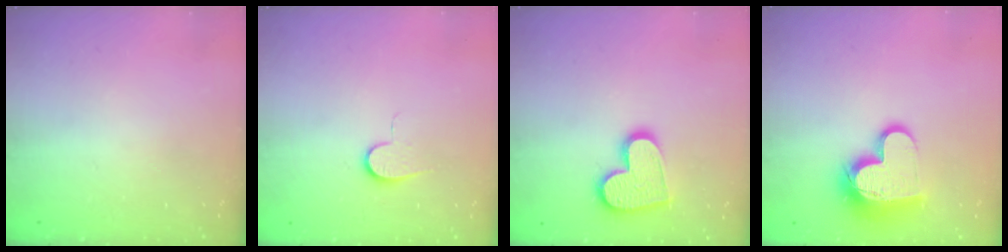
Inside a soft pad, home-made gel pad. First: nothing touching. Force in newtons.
{"total": 6.3, "press": 6.2, "slide": 0.8}
{"total": 13.8, "press": 13.8, "slide": 1.1}
{"total": 15.8, "press": 15.8, "slide": 1.2}